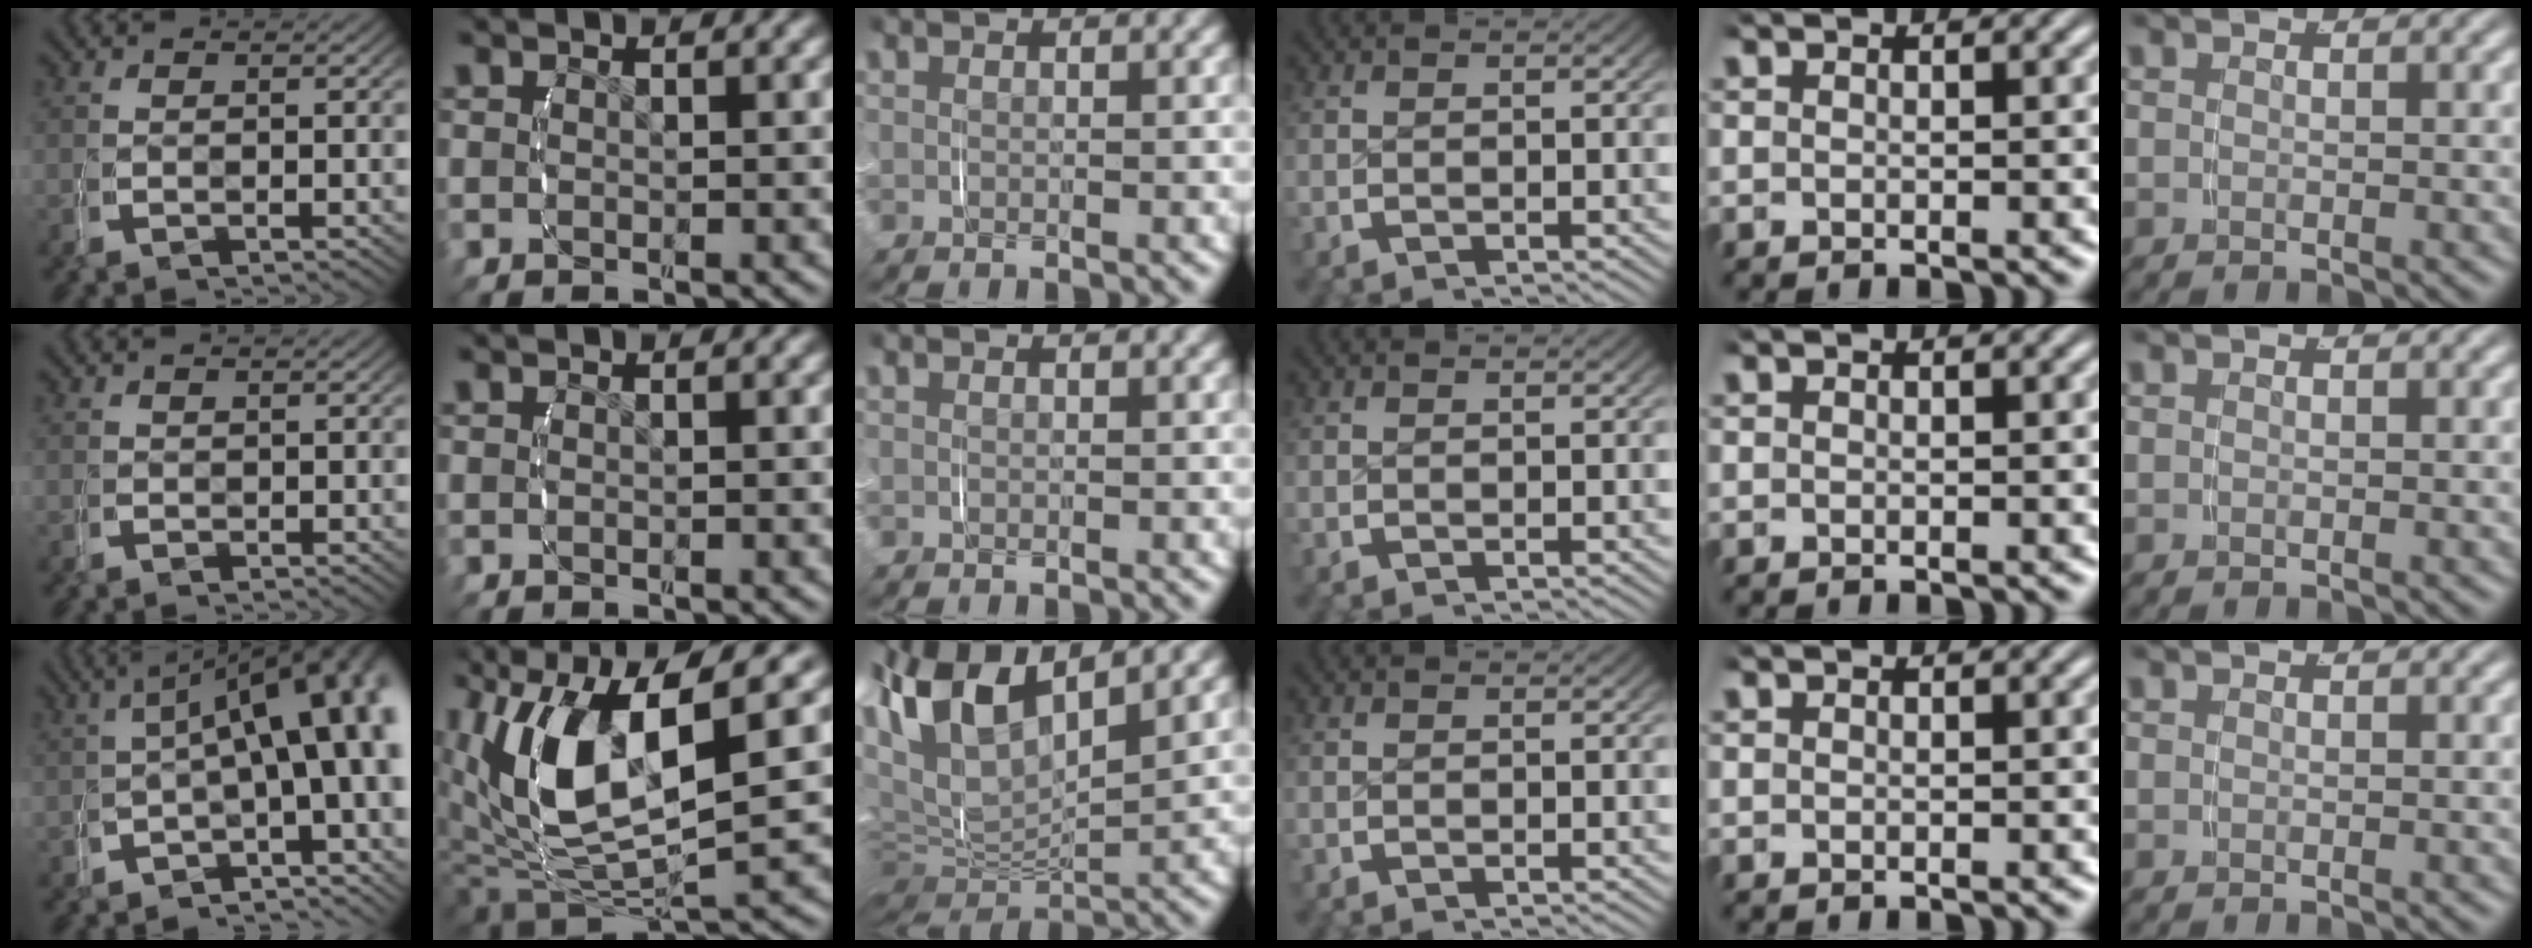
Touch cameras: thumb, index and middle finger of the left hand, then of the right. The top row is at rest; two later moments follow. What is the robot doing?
{"motion": "grasp_and_lifting", "object": "router"}